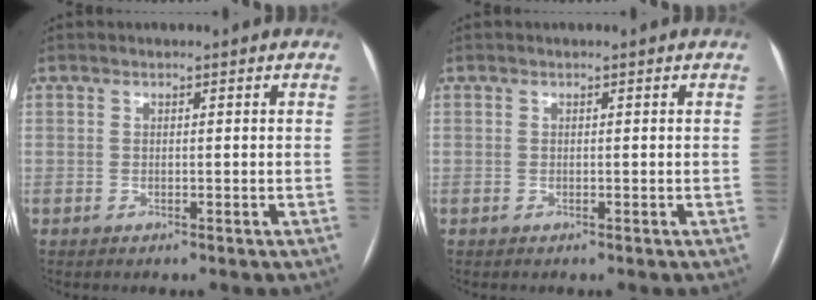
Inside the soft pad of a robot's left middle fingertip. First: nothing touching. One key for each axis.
{"total": 0.0}